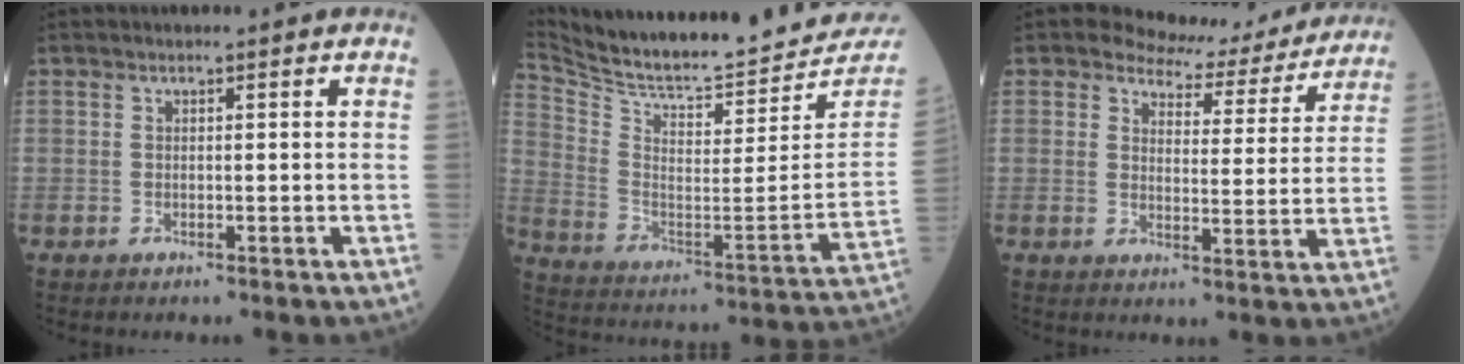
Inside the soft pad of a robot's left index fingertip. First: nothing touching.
{"total": 24.1, "force": [23.3, 1.2, 6.0], "torque": [-0.125, -0.107, 0.336]}
{"total": 11.2, "force": [10.4, 3.8, 1.6], "torque": [-0.013, -0.013, 0.114]}